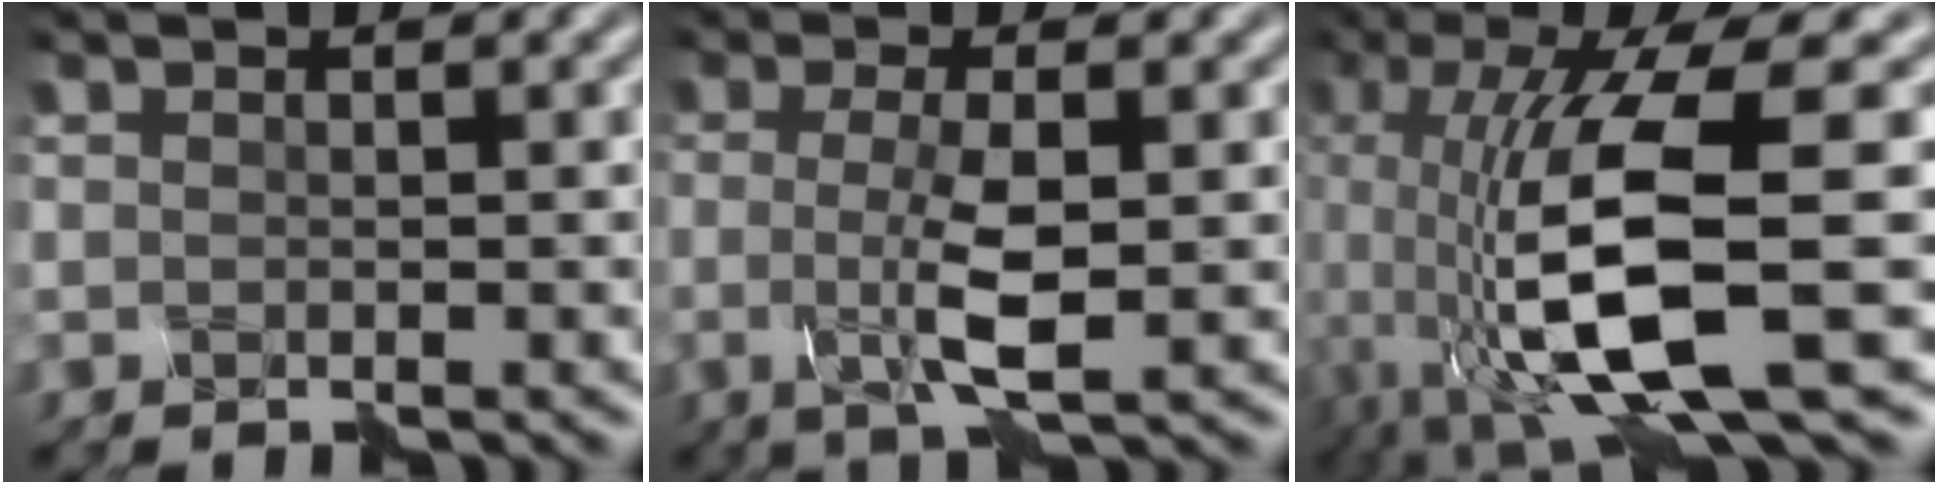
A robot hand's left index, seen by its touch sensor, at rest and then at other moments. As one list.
[{"total": 4.2, "force": [-0.7, 0.6, 4.1], "torque": [-0.096, -0.006, -0.010]}, {"total": 12.0, "force": [-2.4, 2.9, 11.5], "torque": [-0.235, -0.012, -0.038]}]